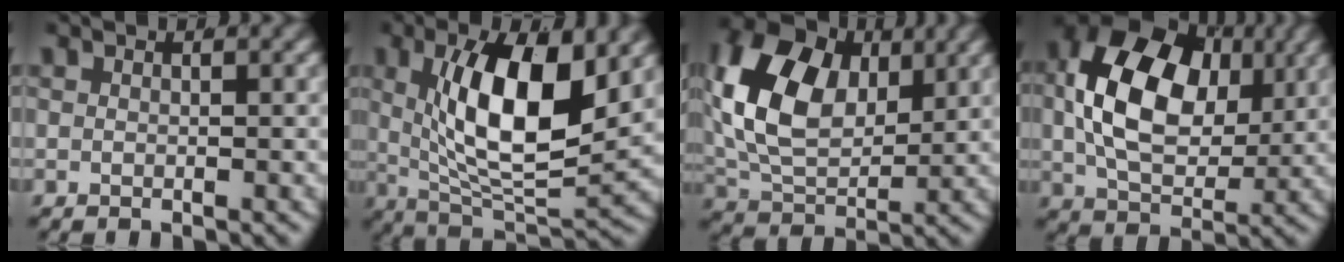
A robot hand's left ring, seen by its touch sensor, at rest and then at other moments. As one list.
[{"total": 11.1, "force": [2.0, 5.0, 9.7], "torque": [-0.174, -0.019, 0.048]}, {"total": 11.1, "force": [2.9, 7.6, 7.6], "torque": [-0.164, -0.015, 0.057]}, {"total": 11.5, "force": [2.1, 7.4, 8.5], "torque": [-0.170, -0.015, 0.045]}]